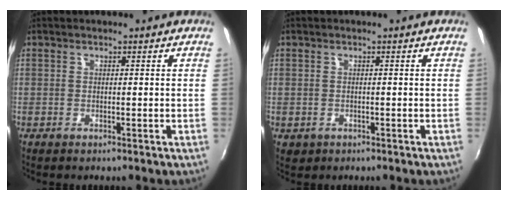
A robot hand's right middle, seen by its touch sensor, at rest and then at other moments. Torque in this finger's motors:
{"motor_torque": [0.24, -0.15, 0.05, 0.00]}